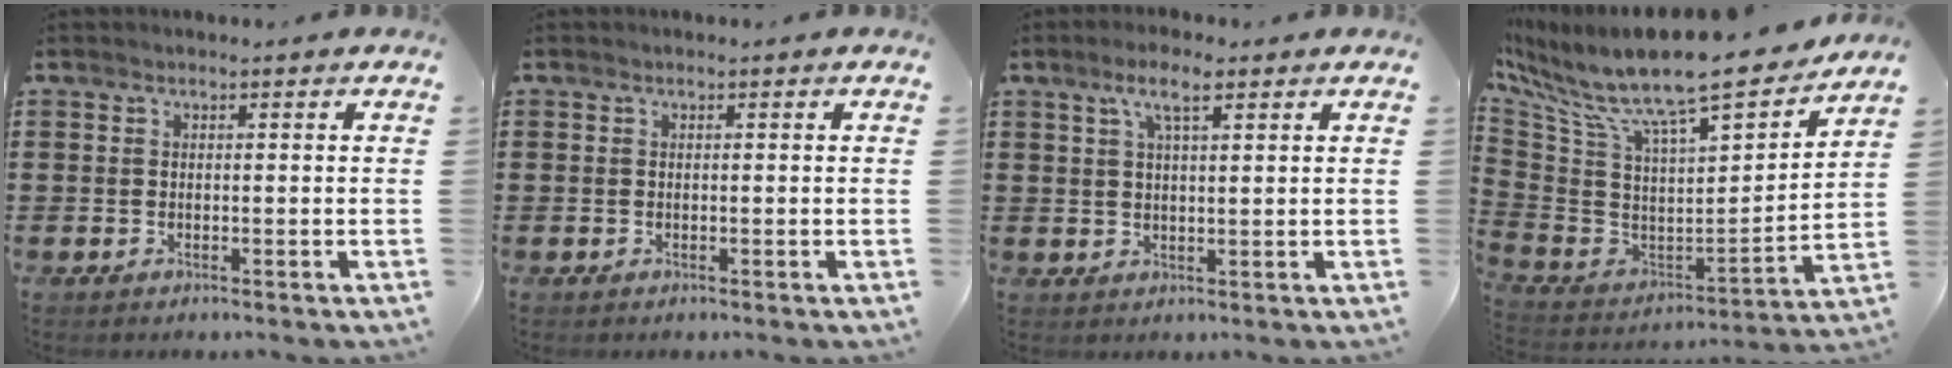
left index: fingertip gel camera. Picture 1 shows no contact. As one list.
[{"total": 0.0}, {"total": 4.9, "force": [2.7, 1.3, 3.9], "torque": [-0.075, 0.005, 0.044]}, {"total": 13.1, "force": [10.7, 1.5, 7.5], "torque": [-0.172, -0.081, 0.177]}]